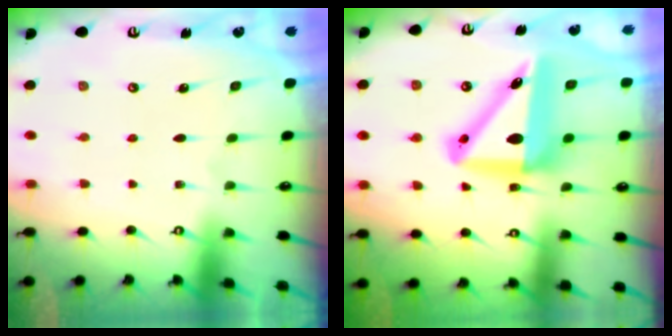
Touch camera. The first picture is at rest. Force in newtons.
{"total": 13.1, "press": 12.5, "slide": 3.8}